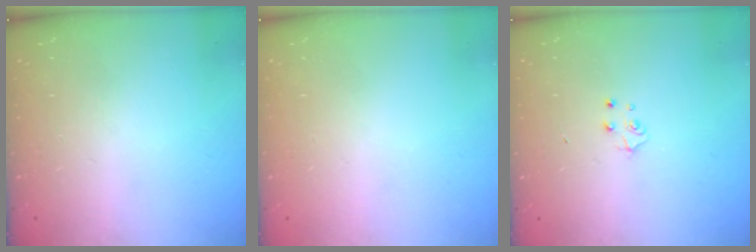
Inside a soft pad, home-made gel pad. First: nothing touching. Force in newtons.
{"total": 0.0}
{"total": 4.0, "press": 4.0, "slide": 0.5}